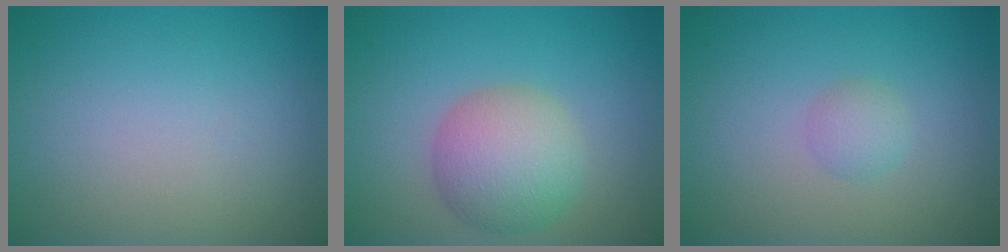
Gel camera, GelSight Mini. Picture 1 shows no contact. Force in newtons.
{"total": 5.4, "press": 5.4, "slide": 0.2}
{"total": 1.3, "press": 1.3, "slide": 0.1}